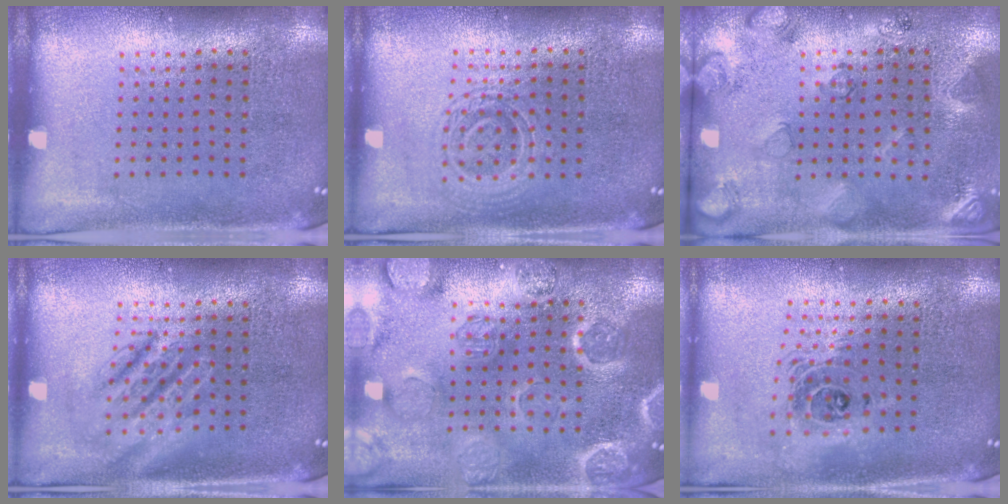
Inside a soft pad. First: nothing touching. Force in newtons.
{"total": 1.3, "press": 1.2, "slide": 0.4}
{"total": 2.1, "press": 1.8, "slide": 1.2}
{"total": 2.8, "press": 2.8, "slide": 0.3}
{"total": 3.5, "press": 3.4, "slide": 0.9}
{"total": 1.7, "press": 1.4, "slide": 0.9}